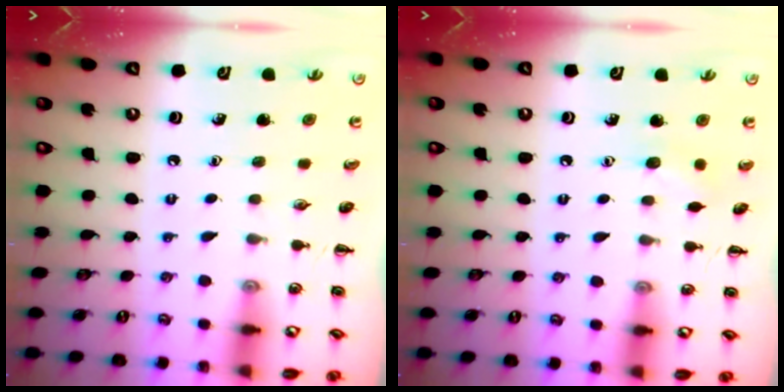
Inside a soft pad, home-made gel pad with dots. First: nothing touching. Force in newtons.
{"total": 6.2, "press": 6.0, "slide": 1.6}